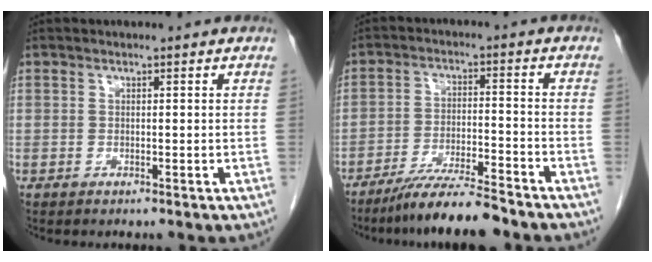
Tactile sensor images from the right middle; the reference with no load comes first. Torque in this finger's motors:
{"motor_torque": [1.30, -0.84, 0.60, 0.17]}